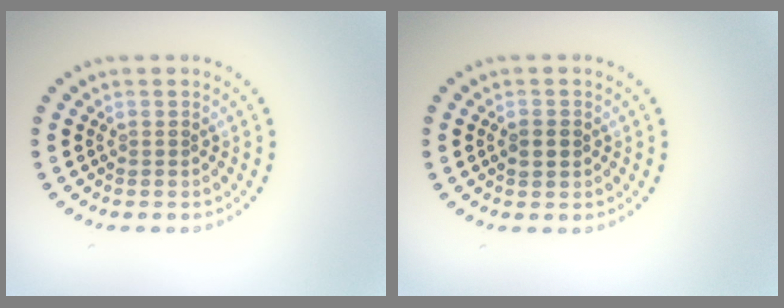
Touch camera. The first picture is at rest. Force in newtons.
{"total": 2.2, "press": 2.2, "slide": 0.2}